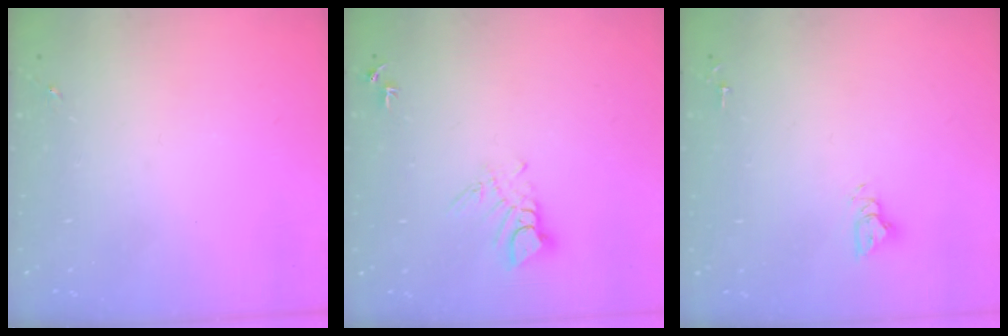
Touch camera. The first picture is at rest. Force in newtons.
{"total": 5.9, "press": 5.9, "slide": 0.5}
{"total": 4.8, "press": 4.8, "slide": 0.4}